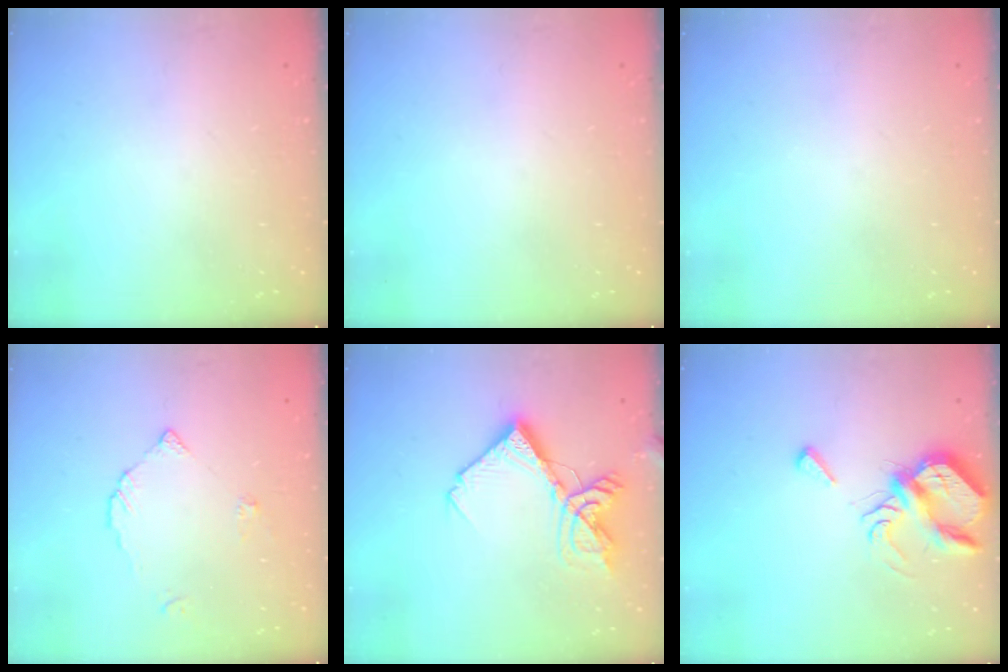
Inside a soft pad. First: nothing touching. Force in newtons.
{"total": 0.0}
{"total": 0.0}
{"total": 3.0, "press": 3.0, "slide": 0.3}
{"total": 15.0, "press": 14.9, "slide": 1.7}
{"total": 7.2, "press": 7.2, "slide": 0.3}